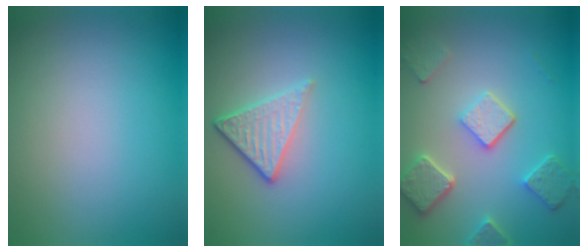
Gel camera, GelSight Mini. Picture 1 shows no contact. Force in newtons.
{"total": 3.6, "press": 2.7, "slide": 2.3}
{"total": 5.3, "press": 4.1, "slide": 3.4}